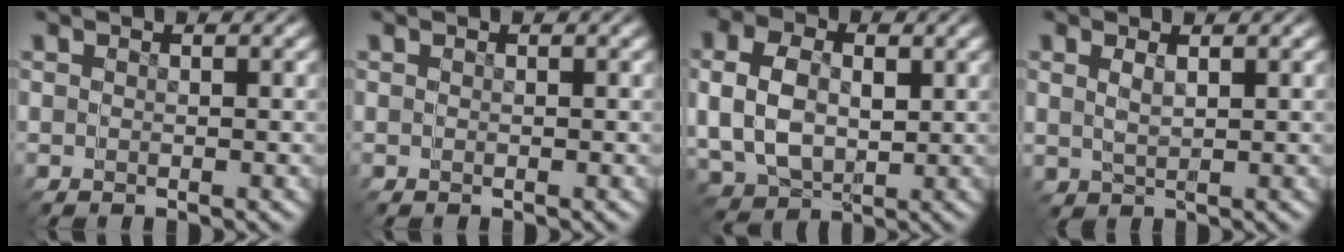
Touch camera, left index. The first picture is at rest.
{"total": 0.0}
{"total": 4.4, "force": [-0.2, 4.4, 0.2], "torque": [-0.022, -0.017, 0.003]}
{"total": 0.7, "force": [0.2, -0.1, 0.7], "torque": [0.001, 0.001, 0.007]}